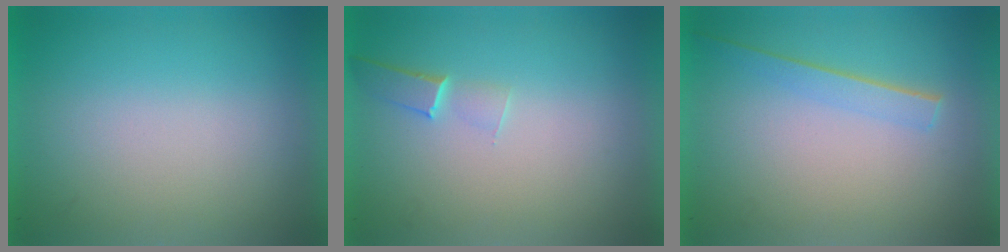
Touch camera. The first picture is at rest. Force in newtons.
{"total": 1.0}
{"total": 1.4}